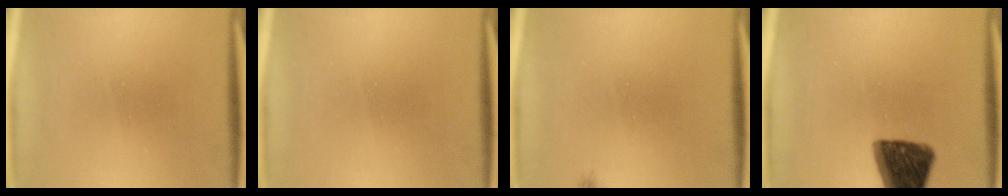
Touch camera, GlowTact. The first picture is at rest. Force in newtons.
{"total": 0.0}
{"total": 0.6}
{"total": 12.8}